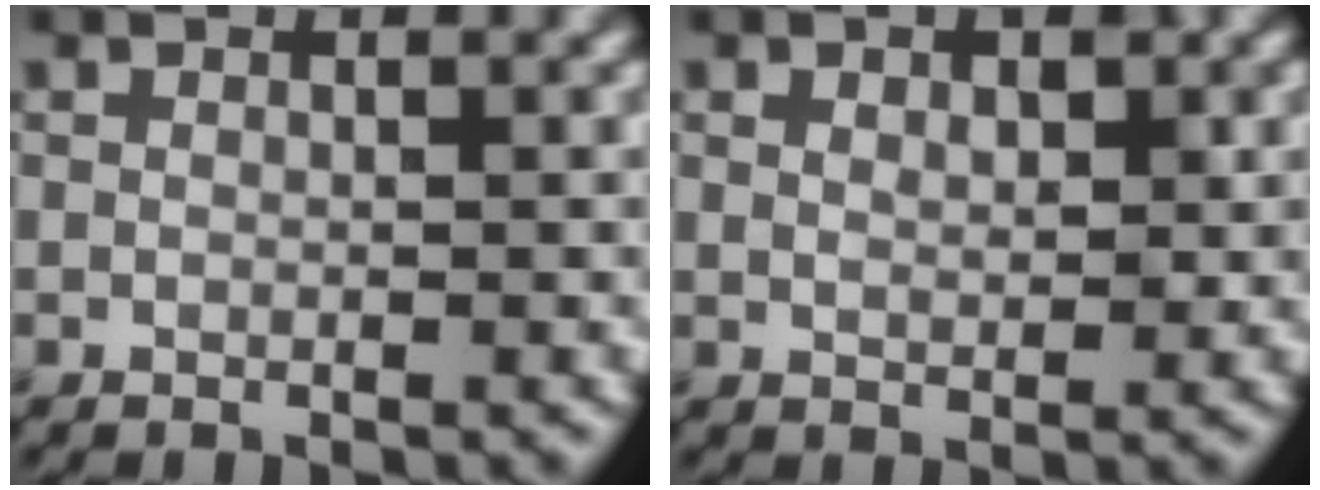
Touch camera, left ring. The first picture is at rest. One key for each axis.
{"total": 2.1, "fx": 0.9, "fy": 1.2, "fz": 1.5, "tx": -0.019, "ty": -0.002, "tz": 0.015}